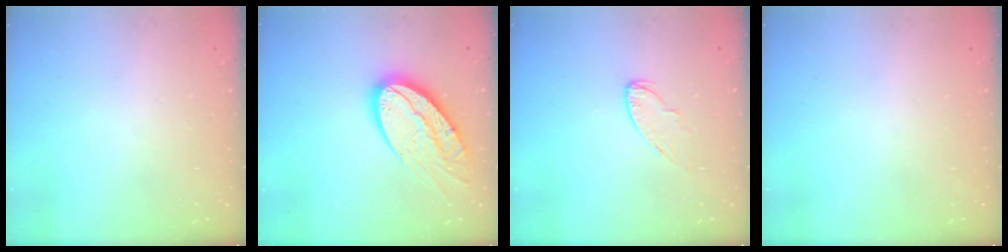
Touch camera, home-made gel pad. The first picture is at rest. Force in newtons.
{"total": 20.2, "press": 20.2, "slide": 1.4}
{"total": 5.6, "press": 5.6, "slide": 0.6}
{"total": 0.0}